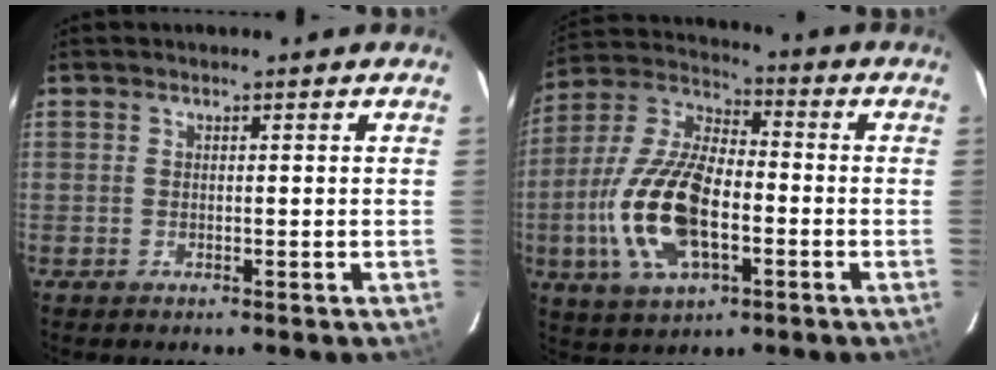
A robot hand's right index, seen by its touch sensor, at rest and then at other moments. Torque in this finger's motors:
{"motor_torque": [2.14, 0.00, 1.05, 0.20]}